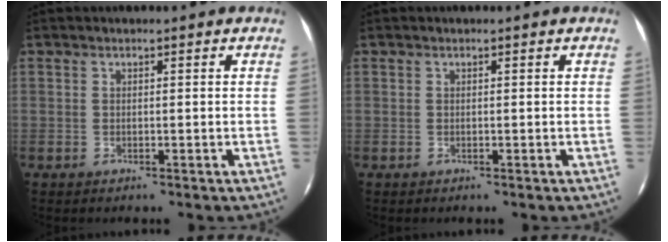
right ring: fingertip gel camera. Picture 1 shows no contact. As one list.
[{"total": 0.0}]